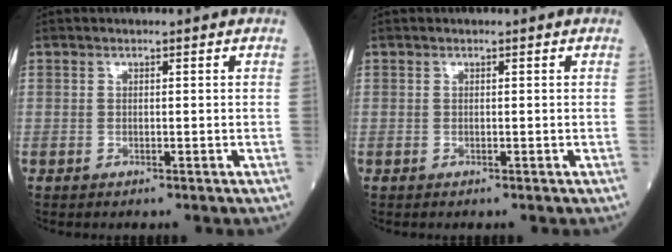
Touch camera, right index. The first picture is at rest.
{"total": 0.0}